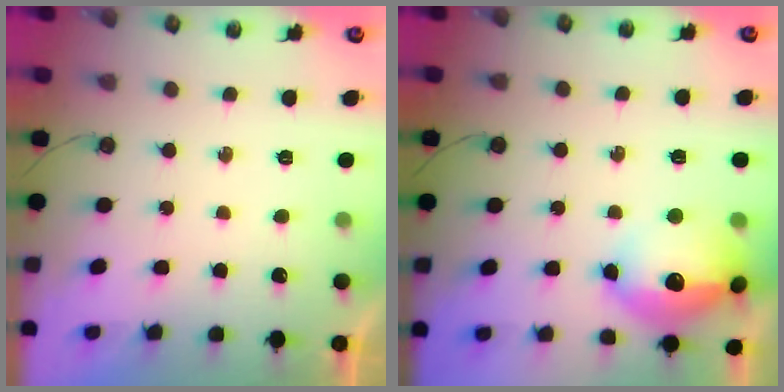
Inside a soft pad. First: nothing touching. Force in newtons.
{"total": 16.6, "press": 16.5, "slide": 1.4}